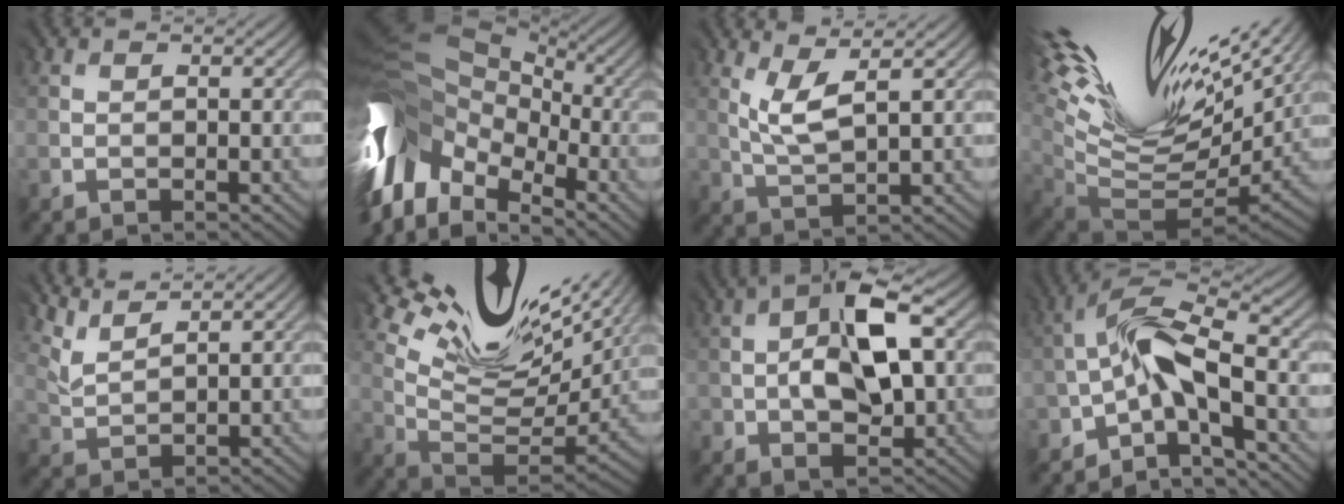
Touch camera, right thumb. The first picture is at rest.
{"total": 15.8, "force": [-2.3, 10.8, 11.3], "torque": [-0.247, 0.000, -0.049]}
{"total": 3.9, "force": [2.1, 1.1, 3.1], "torque": [-0.079, 0.000, 0.045]}
{"total": 18.0, "force": [9.5, 6.2, 13.9], "torque": [-0.225, 0.034, 0.176]}
{"total": 4.6, "force": [4.5, 0.9, 0.5], "torque": [-0.035, 0.005, 0.096]}
{"total": 14.1, "force": [10.1, 4.0, 9.0], "torque": [-0.178, 0.013, 0.164]}
{"total": 8.2, "force": [0.4, 4.9, 6.5], "torque": [-0.120, 0.007, 0.002]}
{"total": 7.0, "force": [-3.1, 2.2, 5.9], "torque": [-0.107, 0.017, -0.071]}